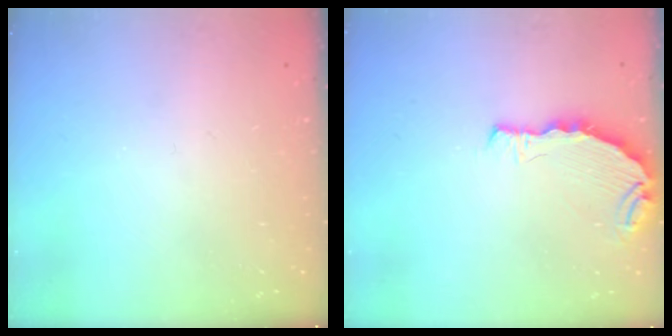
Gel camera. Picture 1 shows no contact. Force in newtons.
{"total": 7.2, "press": 5.9, "slide": 4.1}